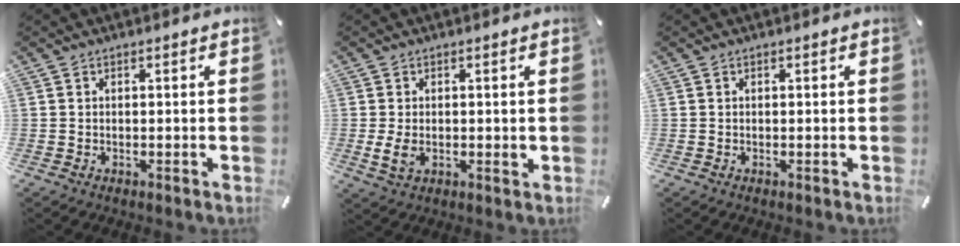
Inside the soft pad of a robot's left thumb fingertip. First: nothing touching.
{"total": 3.8, "force": [-0.2, 2.4, 3.0], "torque": [-0.067, -0.009, -0.007]}
{"total": 0.0}